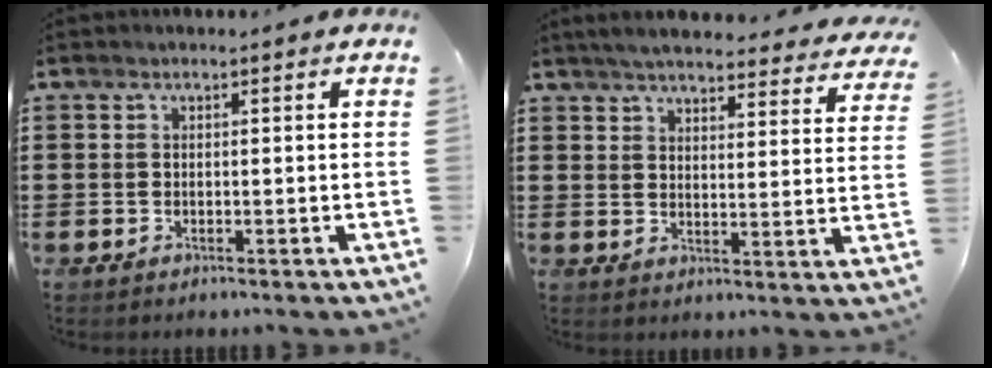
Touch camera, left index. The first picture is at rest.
{"total": 4.9, "force": [4.7, 0.0, 1.6], "torque": [-0.050, -0.024, 0.081]}